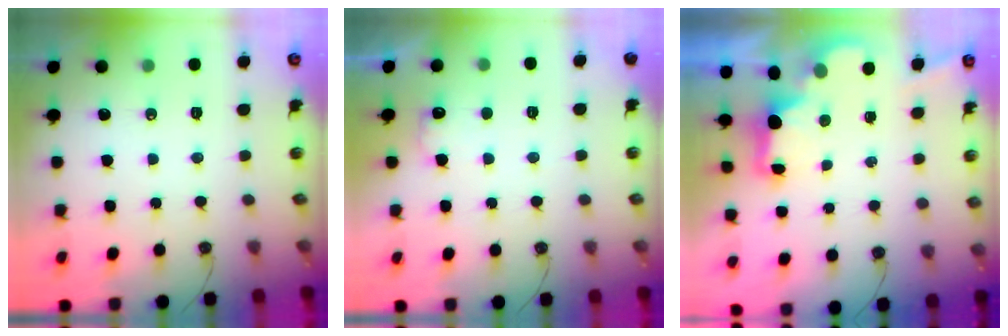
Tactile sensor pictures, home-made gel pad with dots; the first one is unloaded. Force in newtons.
{"total": 6.8, "press": 6.8, "slide": 0.5}
{"total": 2.3, "press": 2.2, "slide": 0.7}